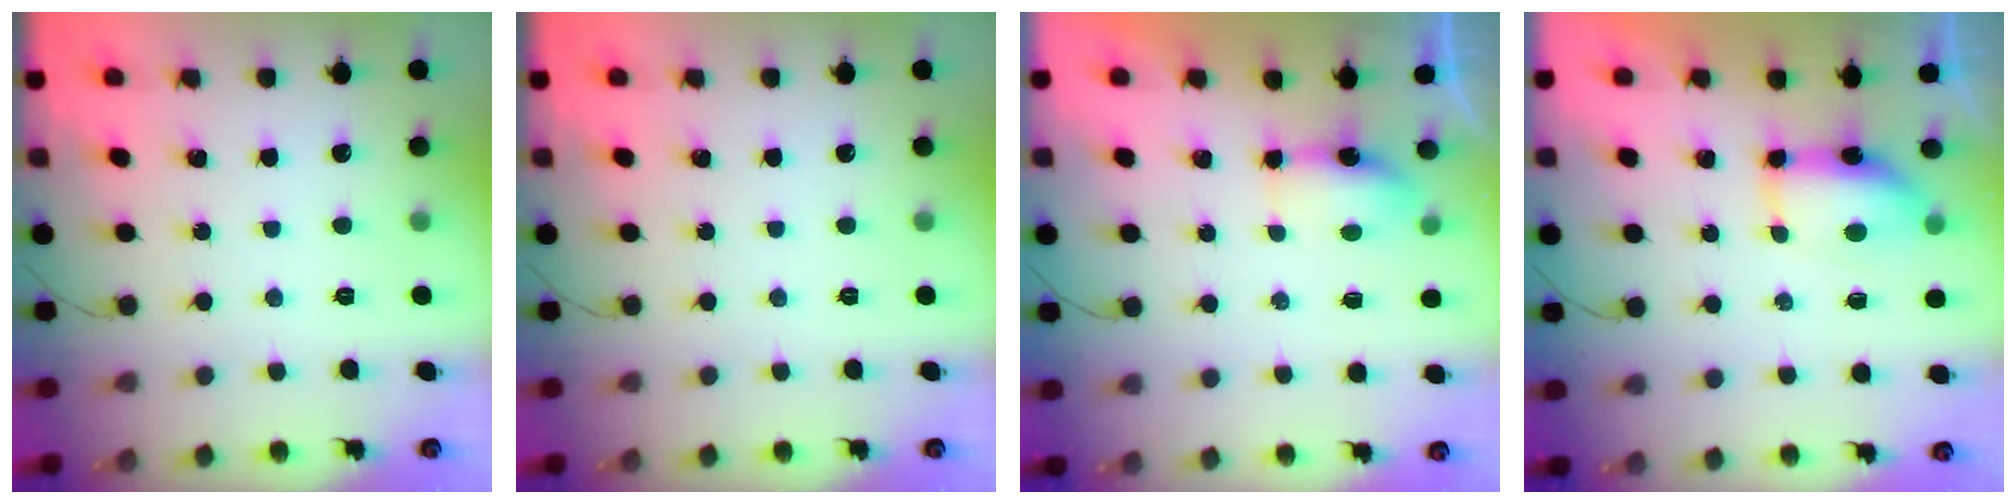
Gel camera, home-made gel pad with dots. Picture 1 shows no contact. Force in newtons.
{"total": 0.0}
{"total": 4.4, "press": 4.2, "slide": 1.1}
{"total": 11.3, "press": 8.1, "slide": 7.9}